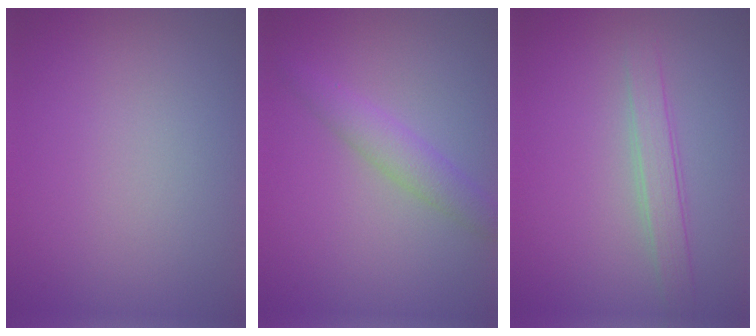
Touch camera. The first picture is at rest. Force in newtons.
{"total": 2.9, "press": 2.9, "slide": 0.1}
{"total": 2.3, "press": 2.2, "slide": 0.1}